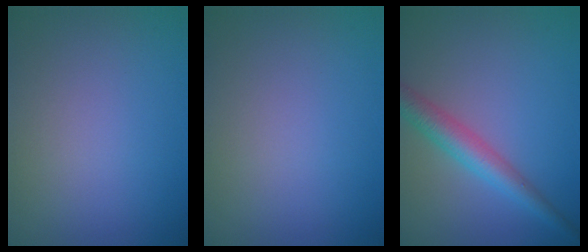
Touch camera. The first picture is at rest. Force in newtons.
{"total": 0.0}
{"total": 3.8, "press": 3.8, "slide": 0.1}